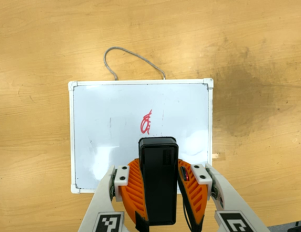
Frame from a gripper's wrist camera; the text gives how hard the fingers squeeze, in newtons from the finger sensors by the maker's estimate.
{"total": 6.3, "left": 5.4, "right": 7.2}